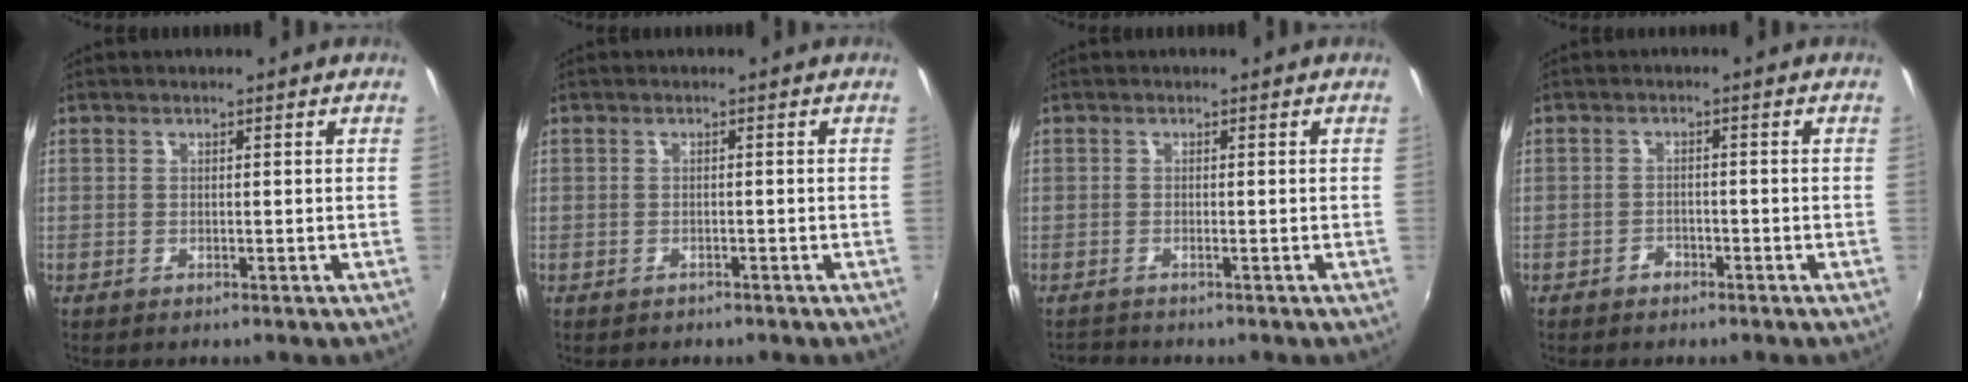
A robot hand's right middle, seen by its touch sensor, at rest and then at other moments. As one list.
[{"total": 1.3, "force": [-0.9, 1.0, 0.2], "torque": [-0.007, -0.001, -0.013]}, {"total": 1.2, "force": [-1.2, 0.4, 0.1], "torque": [-0.009, 0.000, -0.023]}, {"total": 2.2, "force": [-1.7, 1.4, 0.5], "torque": [-0.014, 0.002, -0.025]}]